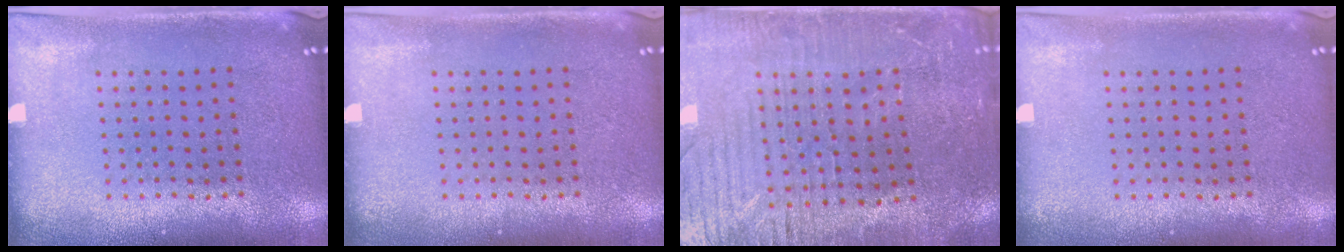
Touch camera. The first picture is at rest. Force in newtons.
{"total": 0.0}
{"total": 3.2, "press": 3.1, "slide": 0.6}
{"total": 0.0}